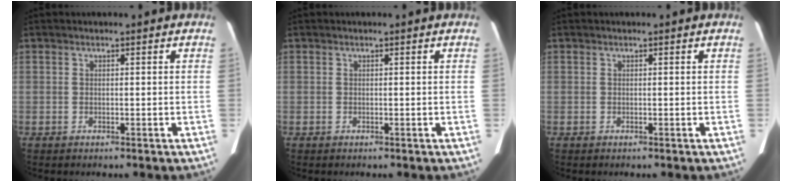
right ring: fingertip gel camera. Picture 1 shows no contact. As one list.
[{"total": 0.0}, {"total": 0.0}]